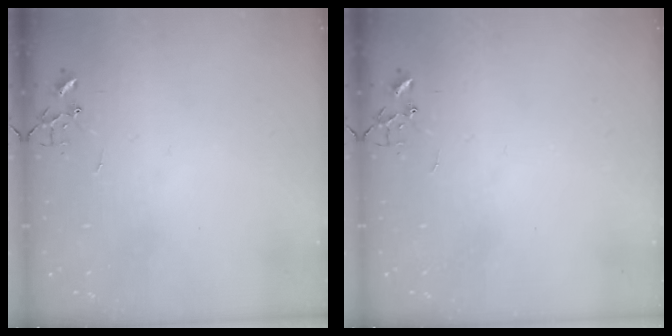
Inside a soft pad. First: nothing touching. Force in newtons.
{"total": 0.0}